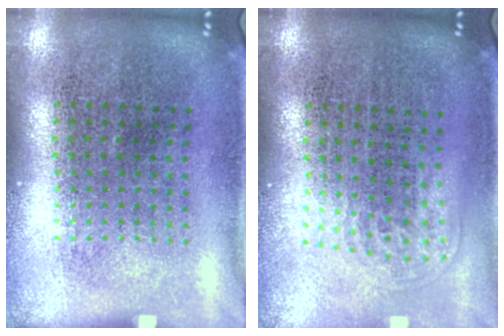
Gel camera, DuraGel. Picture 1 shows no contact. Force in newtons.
{"total": 0.9, "press": 0.6, "slide": 0.7}